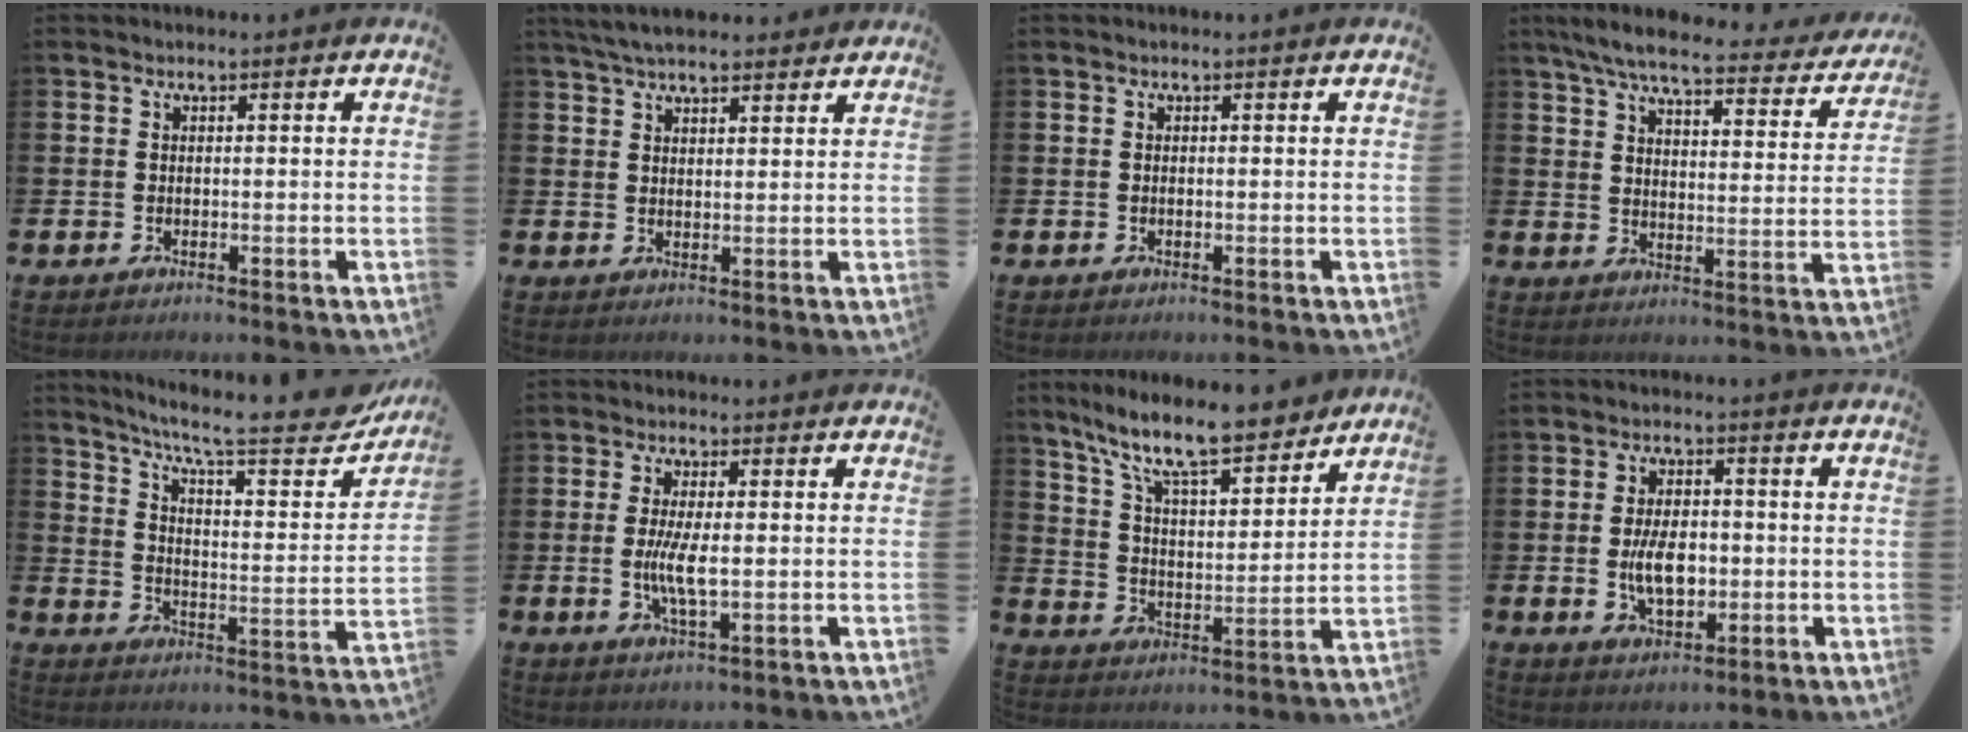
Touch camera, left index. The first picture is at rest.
{"total": 4.8, "force": [4.4, 1.2, 1.5], "torque": [-0.037, -0.008, 0.082]}
{"total": 0.0}
{"total": 6.9, "force": [5.9, 1.3, 3.3], "torque": [-0.084, -0.035, 0.095]}
{"total": 9.8, "force": [8.0, 1.5, 5.5], "torque": [-0.110, -0.052, 0.122]}
{"total": 4.7, "force": [0.0, 1.3, 4.5], "torque": [-0.073, -0.001, -0.002]}
{"total": 11.7, "force": [10.1, 2.3, 5.5], "torque": [-0.131, -0.061, 0.174]}
{"total": 5.8, "force": [-0.6, 3.3, 4.8], "torque": [-0.078, -0.001, -0.015]}